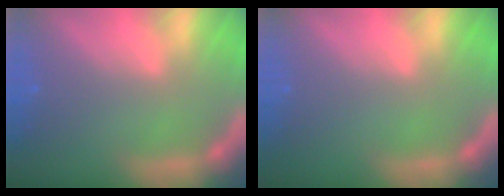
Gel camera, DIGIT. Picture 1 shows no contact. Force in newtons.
{"total": 0.0}